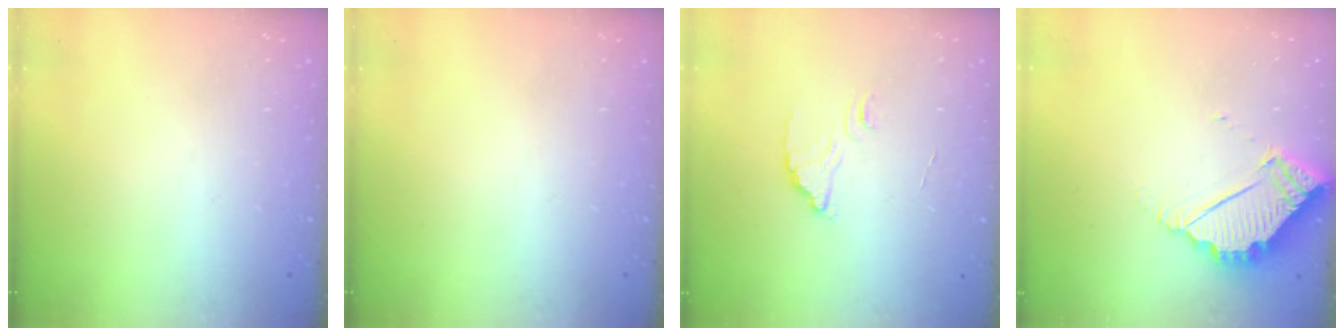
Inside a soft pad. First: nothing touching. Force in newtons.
{"total": 0.0}
{"total": 2.0, "press": 2.0, "slide": 0.1}
{"total": 4.1, "press": 4.1, "slide": 0.2}